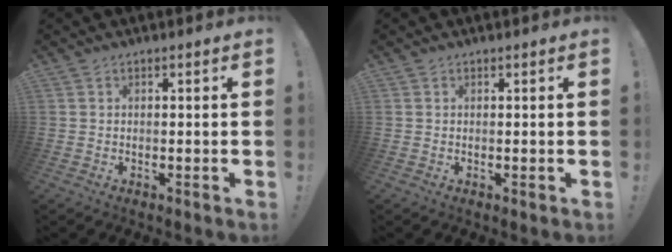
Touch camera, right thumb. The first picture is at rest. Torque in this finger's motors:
{"motor_torque": [0.23, 0.05, -0.09, 0.19, 0.10]}